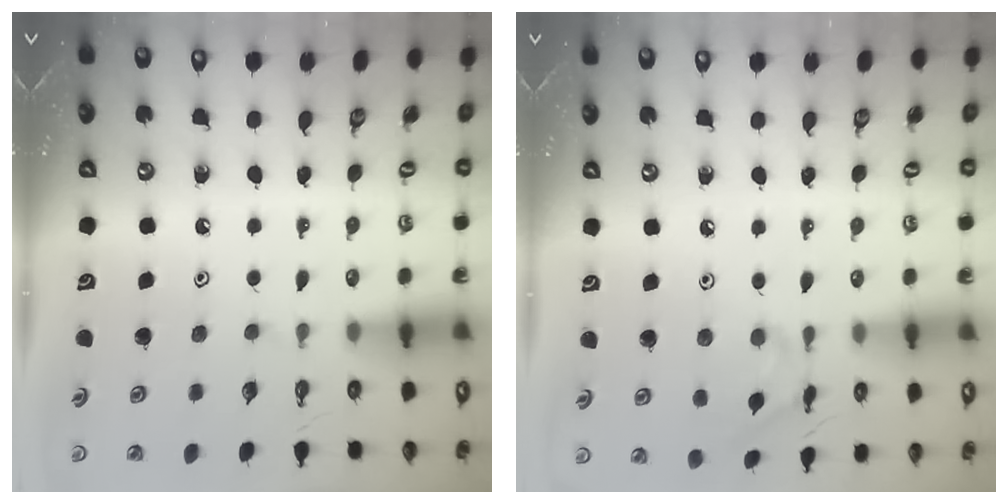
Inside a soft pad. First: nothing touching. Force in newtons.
{"total": 7.3, "press": 7.2, "slide": 0.4}